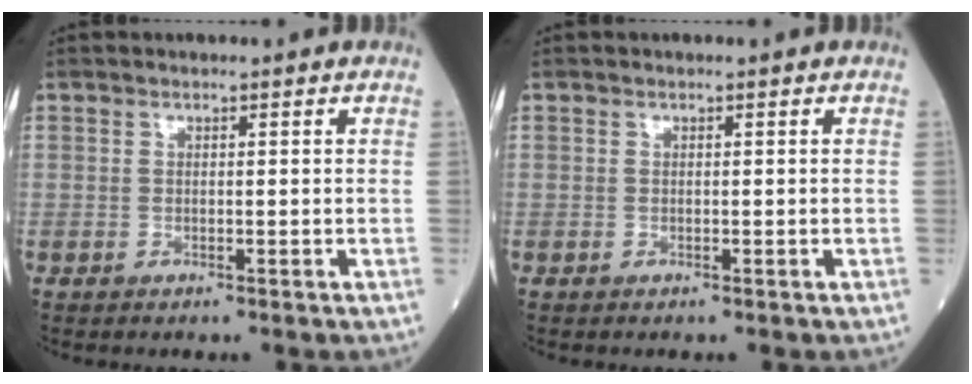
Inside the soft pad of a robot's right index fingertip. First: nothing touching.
{"total": 0.0}